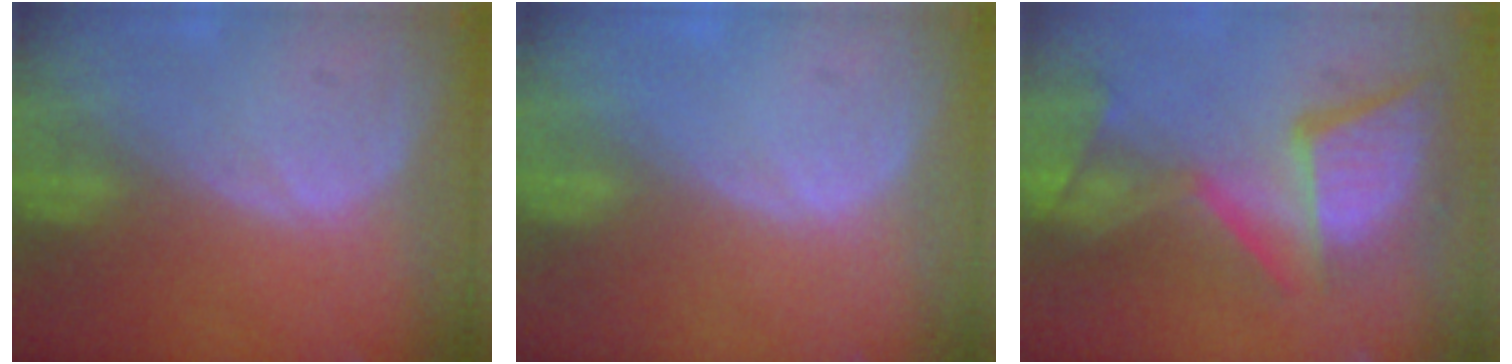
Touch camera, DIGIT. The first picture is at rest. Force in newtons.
{"total": 0.6, "press": 0.0, "slide": 0.6}
{"total": 13.8, "press": 11.1, "slide": 8.1}